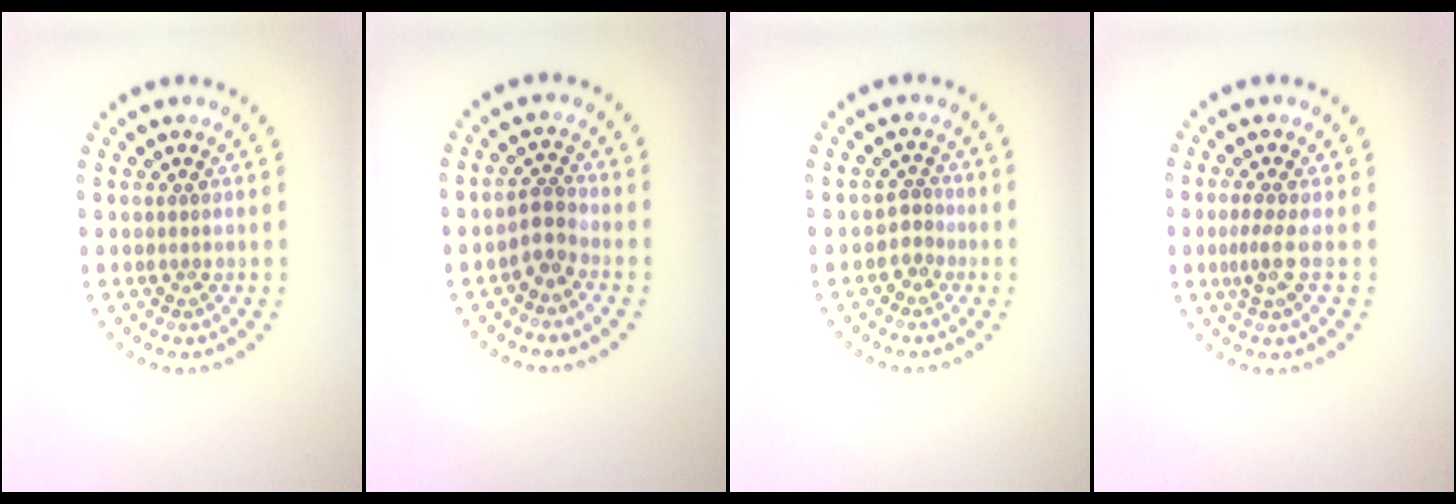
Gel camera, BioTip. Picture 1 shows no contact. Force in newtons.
{"total": 1.9, "press": 1.6, "slide": 1.2}
{"total": 1.6, "press": 1.2, "slide": 1.1}
{"total": 2.1, "press": 1.4, "slide": 1.5}